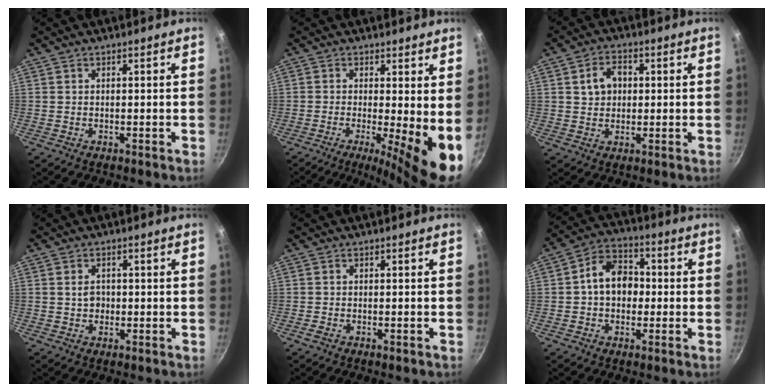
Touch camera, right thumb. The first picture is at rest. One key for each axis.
{"total": 9.7, "fx": -1.0, "fy": 2.0, "fz": 9.5, "tx": -0.129, "ty": -0.014, "tz": -0.016}
{"total": 5.8, "fx": 1.1, "fy": 4.5, "fz": 3.5, "tx": -0.037, "ty": 0.009, "tz": 0.016}
{"total": 2.6, "fx": -0.1, "fy": 2.2, "fz": 1.4, "tx": -0.014, "ty": 0.006, "tz": -0.002}
{"total": 1.0, "fx": -0.6, "fy": 0.5, "fz": 0.7, "tx": -0.017, "ty": 0.003, "tz": -0.014}
{"total": 9.9, "fx": -0.1, "fy": 7.5, "fz": 6.4, "tx": -0.065, "ty": 0.028, "tz": -0.015}